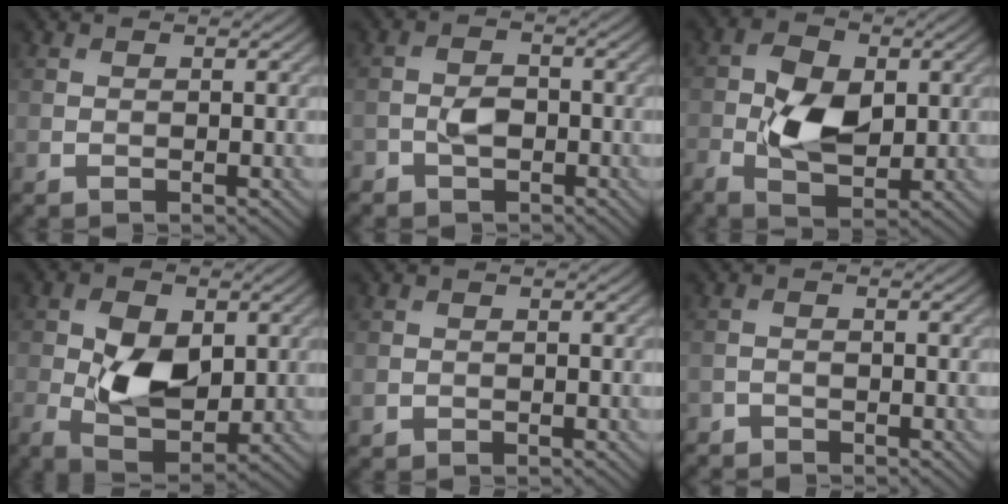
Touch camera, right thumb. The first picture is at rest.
{"total": 2.9, "force": [-1.4, 2.1, 1.6], "torque": [-0.028, 0.002, -0.031]}
{"total": 7.8, "force": [-0.6, 4.5, 6.3], "torque": [-0.125, -0.001, -0.018]}
{"total": 8.2, "force": [0.2, 5.0, 6.5], "torque": [-0.130, -0.009, 0.001]}
{"total": 0.8, "force": [-0.2, 0.8, 0.1], "torque": [-0.005, -0.007, -0.003]}
{"total": 1.3, "force": [-1.2, 0.5, 0.0], "torque": [0.003, 0.001, -0.028]}